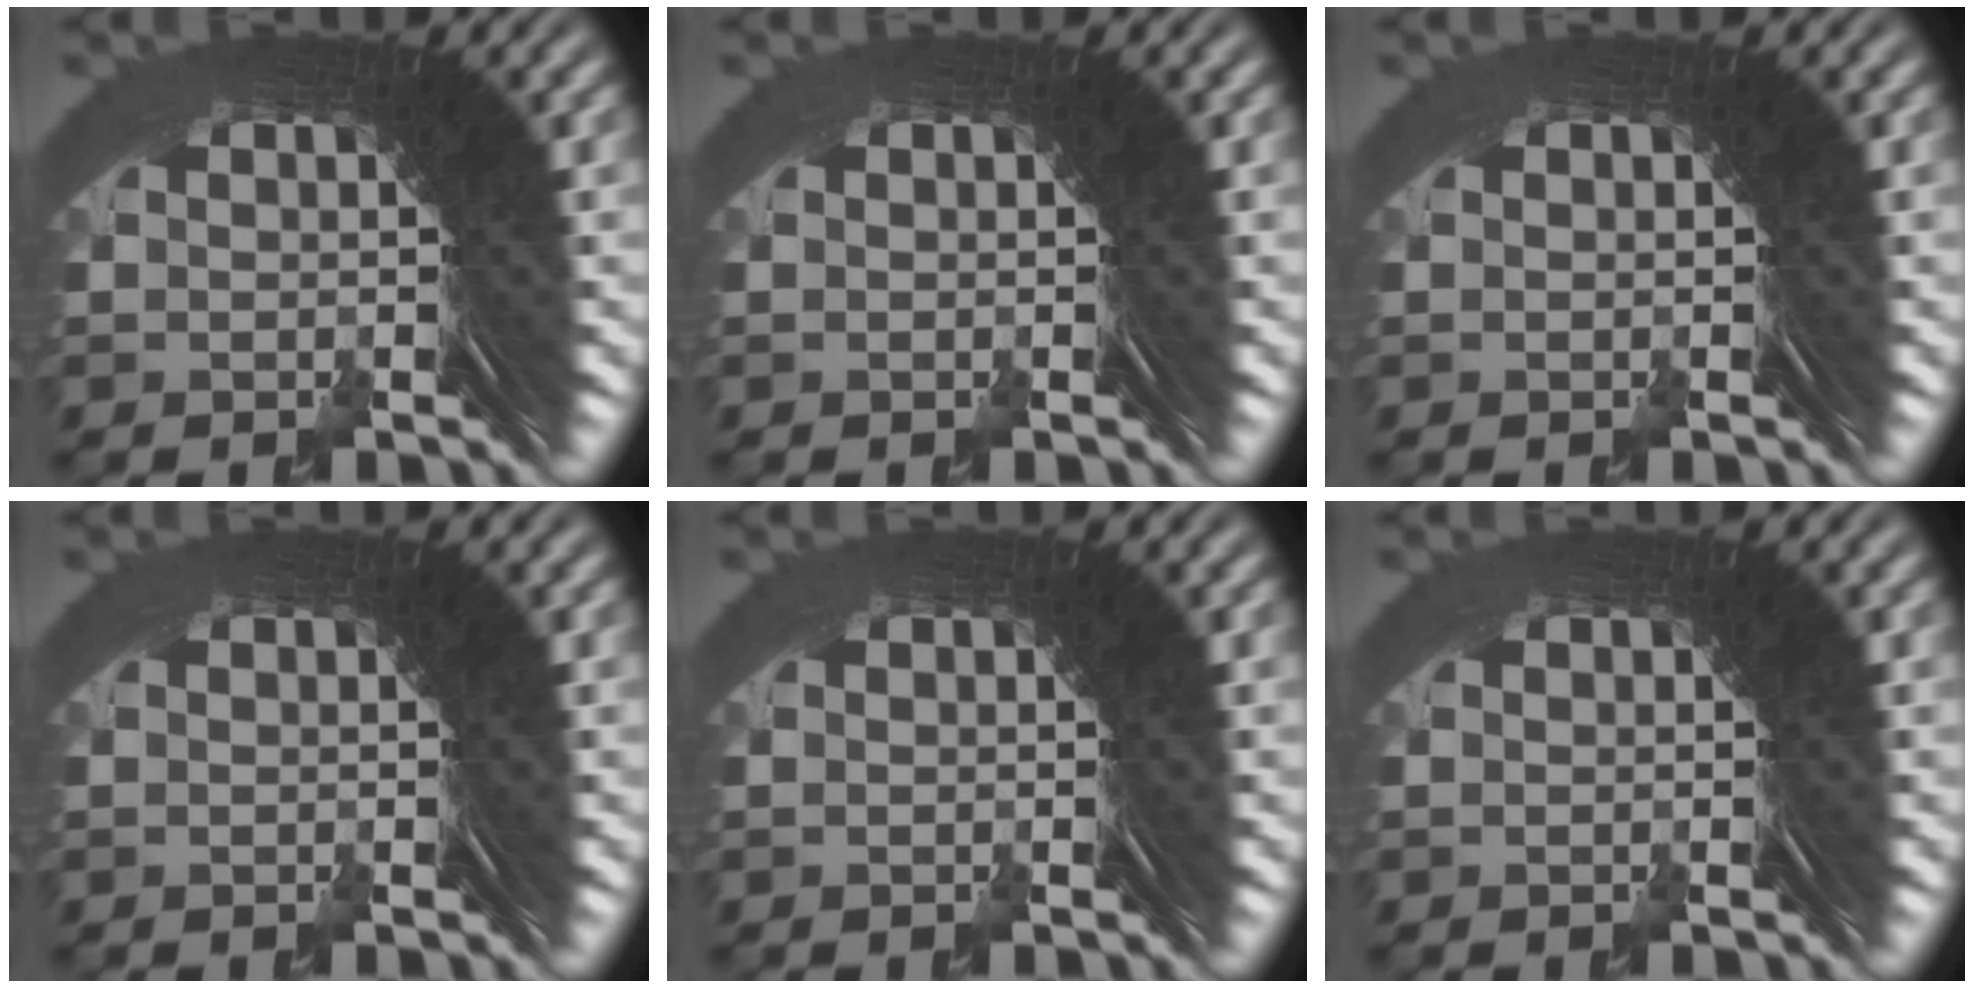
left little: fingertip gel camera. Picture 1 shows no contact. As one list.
[{"total": 0.0}, {"total": 0.0}, {"total": 0.0}, {"total": 0.0}, {"total": 0.0}]